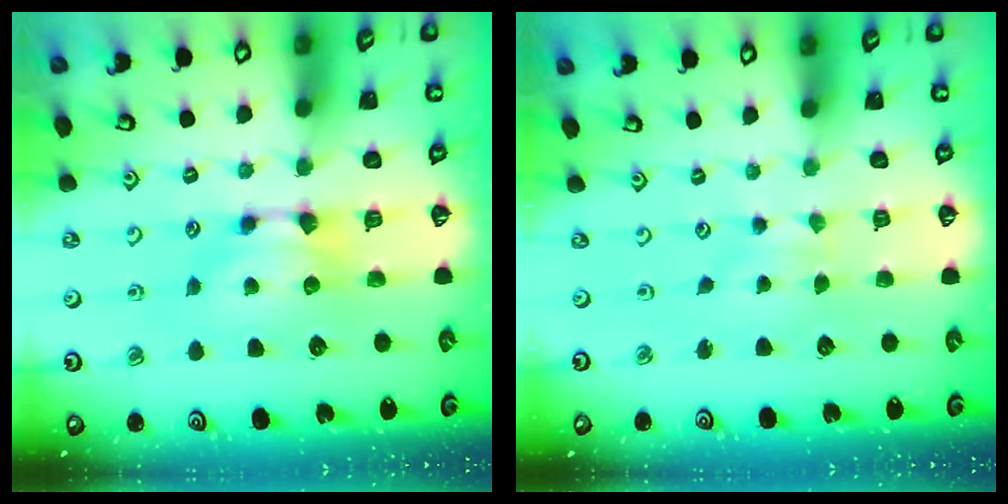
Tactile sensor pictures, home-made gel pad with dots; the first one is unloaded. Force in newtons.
{"total": 2.4, "press": 2.3, "slide": 0.4}